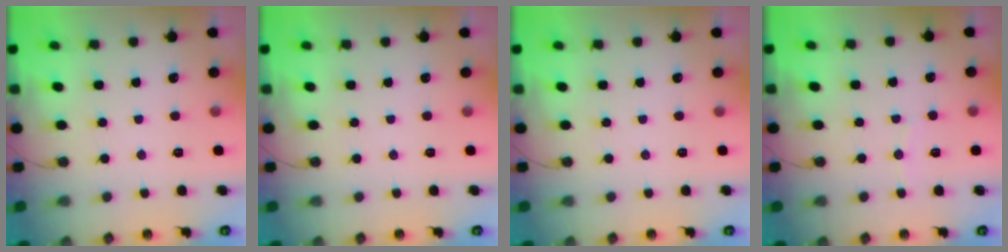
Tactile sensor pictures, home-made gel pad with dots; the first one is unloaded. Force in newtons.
{"total": 0.0}
{"total": 0.0}
{"total": 3.7, "press": 3.6, "slide": 0.6}